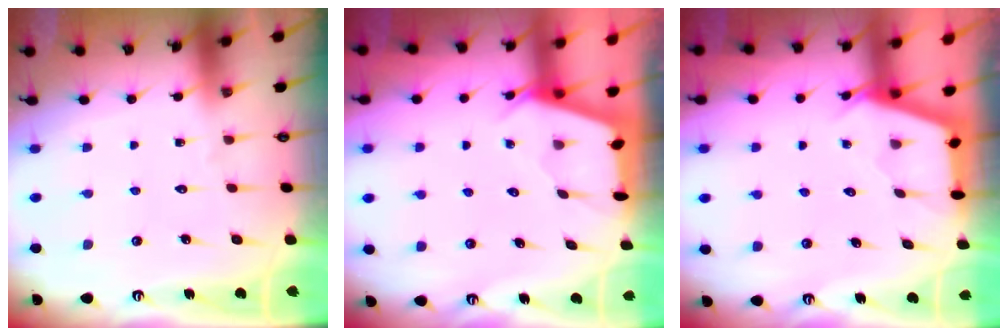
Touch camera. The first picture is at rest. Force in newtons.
{"total": 2.6, "press": 2.5, "slide": 0.3}
{"total": 2.5, "press": 2.5, "slide": 0.3}